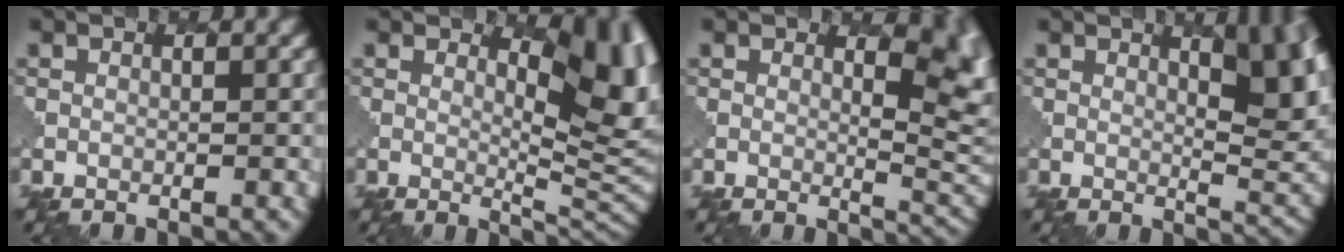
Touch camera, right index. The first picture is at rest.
{"total": 8.7, "force": [2.8, 3.7, 7.4], "torque": [-0.102, -0.009, 0.042]}
{"total": 7.2, "force": [2.5, 3.6, 5.7], "torque": [-0.050, -0.006, 0.034]}
{"total": 8.1, "force": [3.3, 2.7, 6.9], "torque": [-0.072, 0.001, 0.044]}